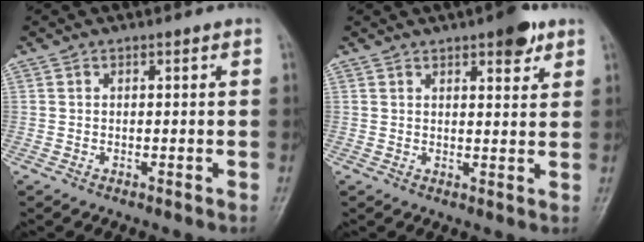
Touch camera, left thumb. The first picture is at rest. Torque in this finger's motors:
{"motor_torque": [1.20, 0.54, 0.52, -0.75, 0.02]}